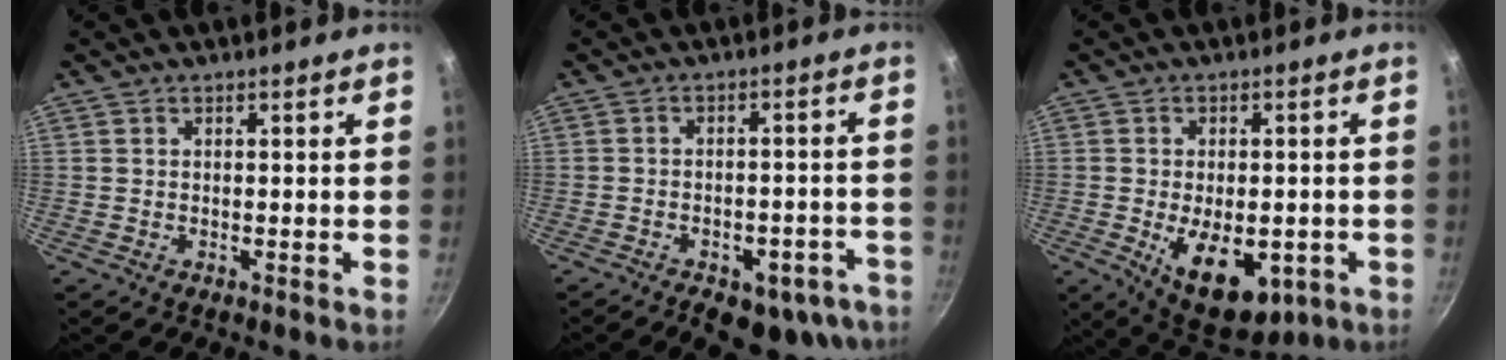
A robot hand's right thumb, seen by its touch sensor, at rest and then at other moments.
{"total": 14.0, "force": [-8.3, 7.0, 8.8], "torque": [-0.077, 0.029, -0.098]}
{"total": 13.7, "force": [-3.8, 7.7, 10.6], "torque": [-0.121, -0.004, -0.038]}